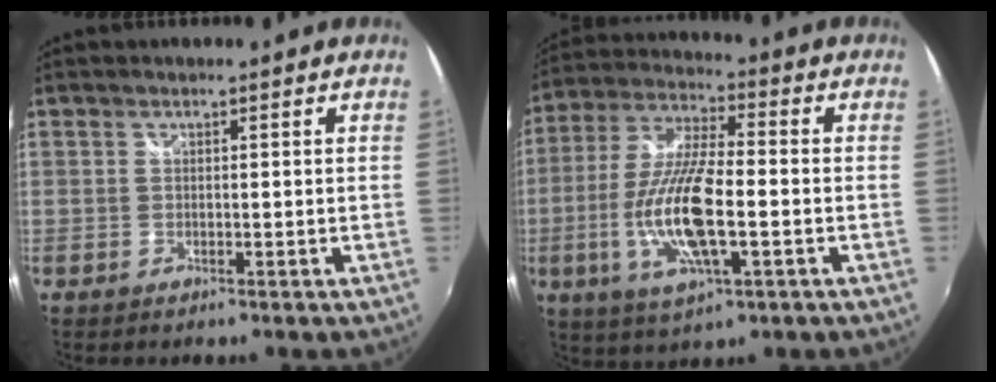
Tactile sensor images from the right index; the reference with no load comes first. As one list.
[{"total": 15.3, "force": [-3.5, 4.5, 14.2], "torque": [-0.292, -0.009, -0.067]}]